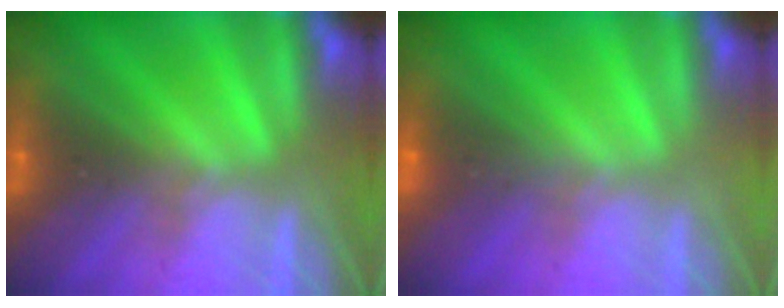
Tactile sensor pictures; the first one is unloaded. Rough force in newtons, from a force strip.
{"total": 3.3}